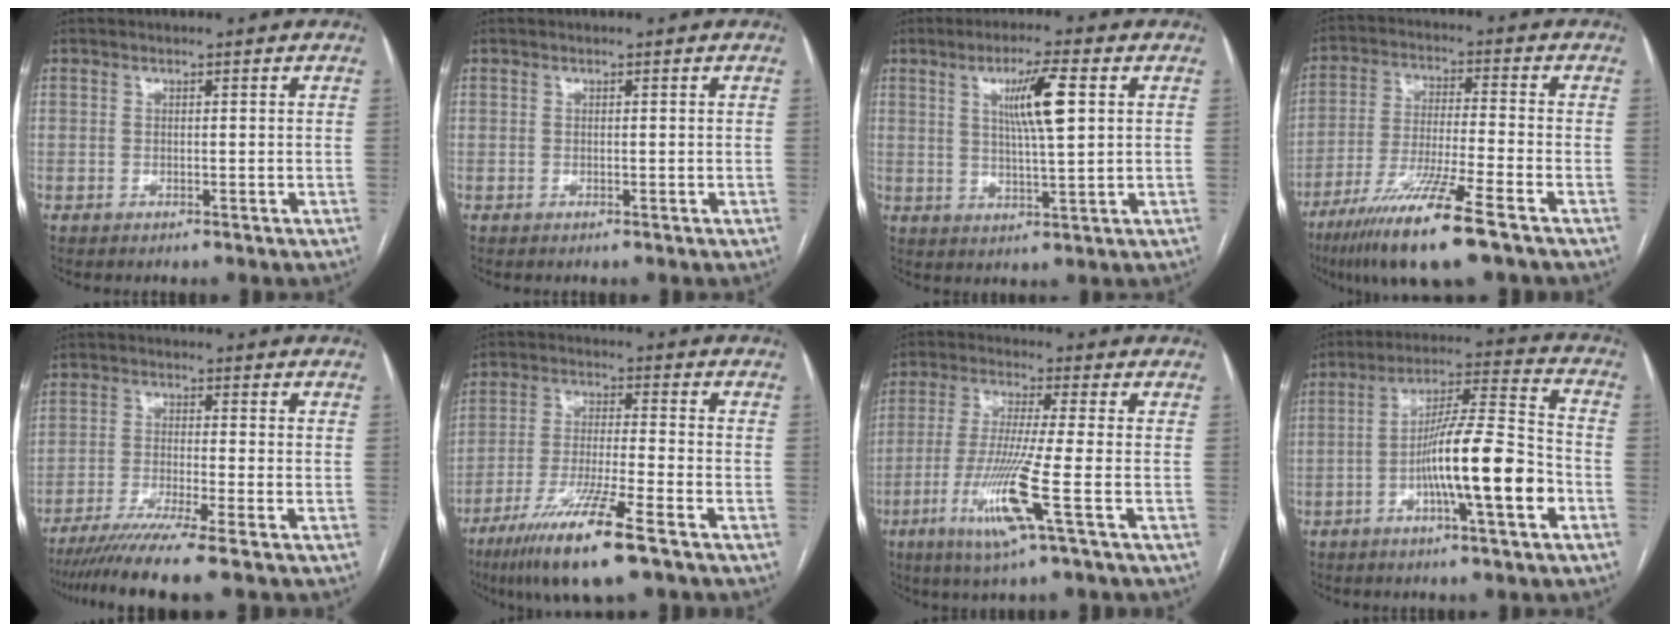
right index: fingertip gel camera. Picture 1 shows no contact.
{"total": 0.0}
{"total": 7.9, "force": [2.4, 0.4, 7.5], "torque": [-0.133, 0.002, 0.041]}
{"total": 13.4, "force": [-8.4, 0.0, 10.4], "torque": [-0.205, -0.035, -0.153]}
{"total": 8.9, "force": [-6.9, -1.8, 5.4], "torque": [-0.078, -0.029, -0.116]}
{"total": 12.7, "force": [-7.7, 0.2, 10.1], "torque": [-0.195, -0.030, -0.140]}
{"total": 10.9, "force": [-4.1, -1.0, 10.1], "torque": [-0.205, -0.027, -0.084]}
{"total": 14.5, "force": [-4.7, 0.9, 13.7], "torque": [-0.230, 0.006, -0.080]}